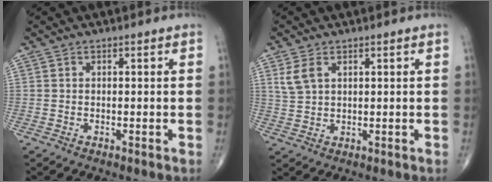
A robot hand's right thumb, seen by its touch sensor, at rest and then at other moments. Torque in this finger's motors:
{"motor_torque": [-0.25, 0.25, 0.12, -0.01, 0.00]}